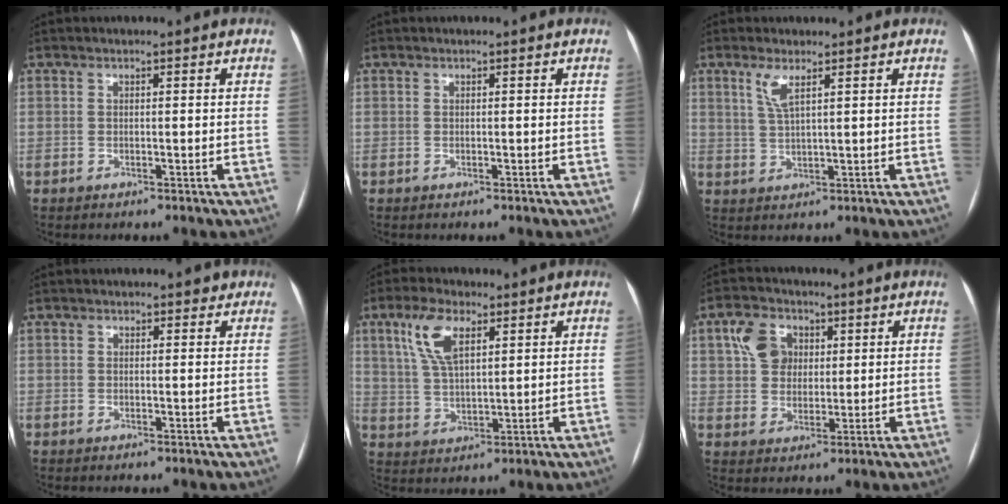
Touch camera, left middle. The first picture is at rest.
{"total": 0.0}
{"total": 3.4, "force": [1.8, 0.4, 2.8], "torque": [-0.063, 0.000, 0.040]}
{"total": 1.4, "force": [0.9, 1.1, 0.1], "torque": [0.009, 0.000, 0.005]}
{"total": 8.0, "force": [3.9, 3.0, 6.3], "torque": [-0.135, 0.016, 0.080]}
{"total": 6.6, "force": [2.3, 5.3, 3.1], "torque": [-0.067, 0.022, 0.045]}